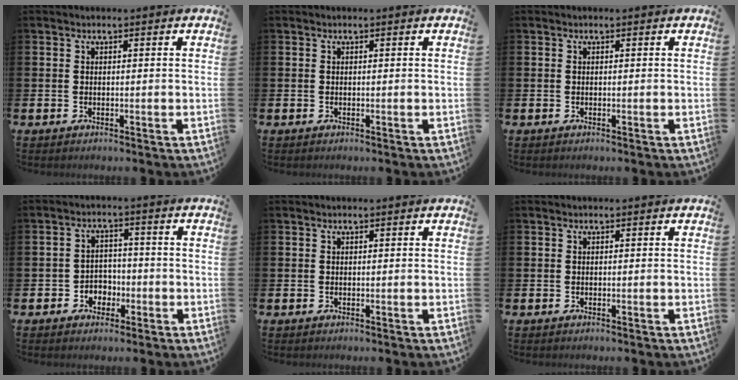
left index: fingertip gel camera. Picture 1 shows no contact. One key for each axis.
{"total": 0.0}
{"total": 0.0}
{"total": 3.0, "fx": -1.7, "fy": 2.3, "fz": 0.6, "tx": -0.016, "ty": 0.003, "tz": -0.041}
{"total": 0.0}
{"total": 0.0}